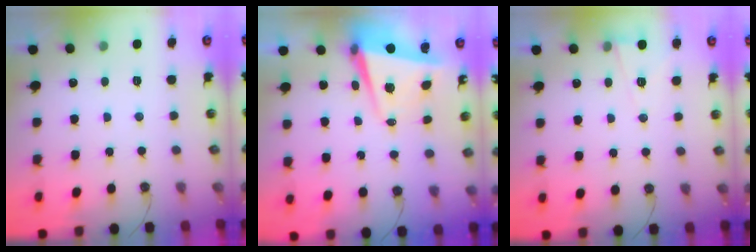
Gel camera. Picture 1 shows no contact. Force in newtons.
{"total": 5.7, "press": 5.5, "slide": 1.4}
{"total": 5.5, "press": 3.4, "slide": 4.4}